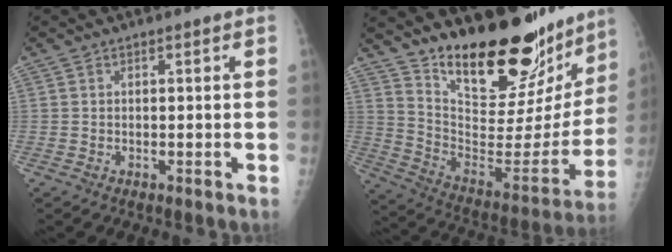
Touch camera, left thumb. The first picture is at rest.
{"total": 28.4, "force": [22.8, 9.6, 14.0], "torque": [-0.183, -0.138, 0.343]}